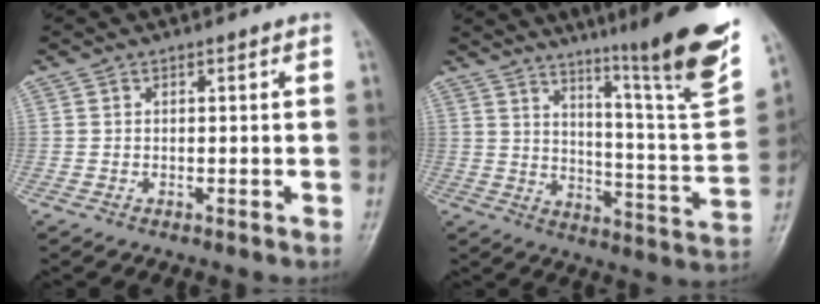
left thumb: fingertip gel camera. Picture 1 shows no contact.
{"total": 22.9, "force": [15.5, 1.6, 16.8], "torque": [-0.214, -0.095, 0.223]}